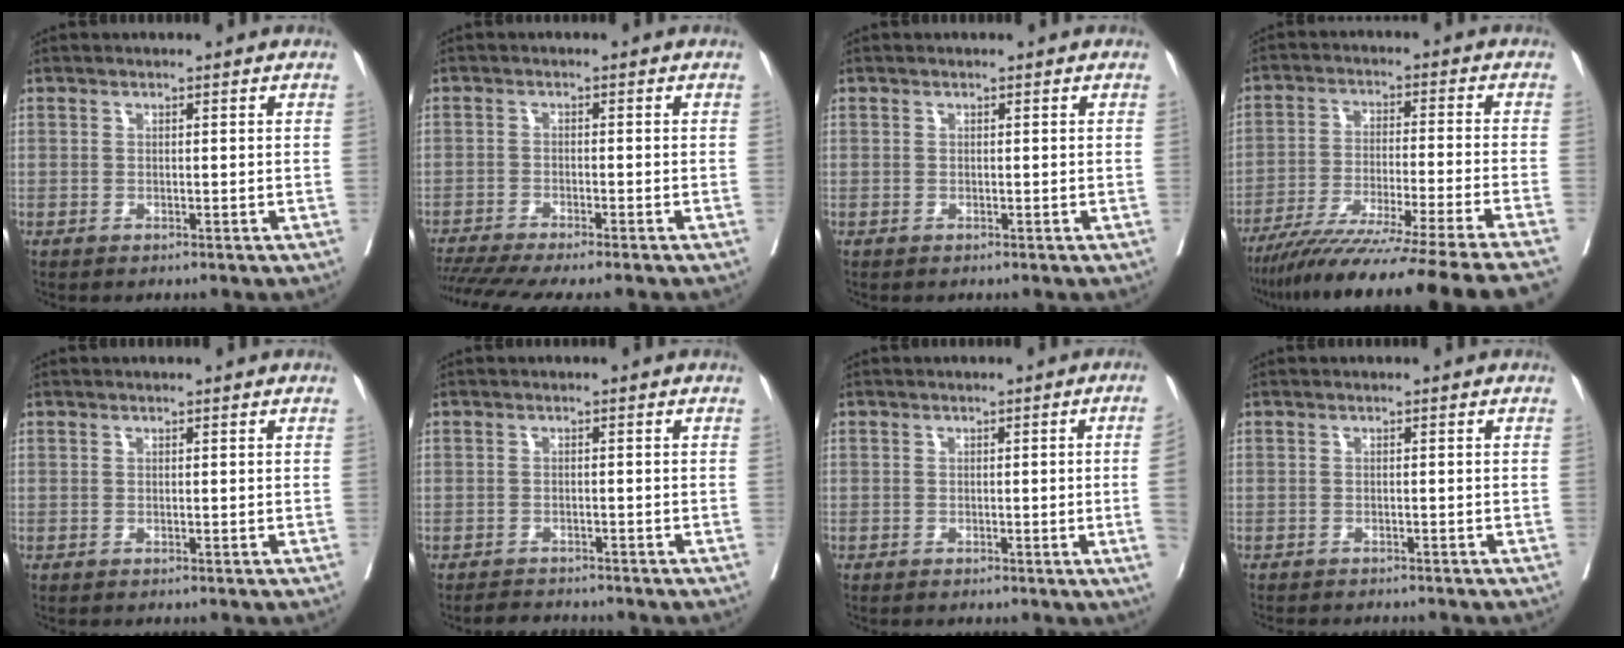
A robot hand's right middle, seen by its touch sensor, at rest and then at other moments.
{"total": 10.1, "force": [-8.6, -0.1, 5.2], "torque": [-0.072, -0.015, -0.136]}
{"total": 0.0}
{"total": 22.8, "force": [-19.8, -3.0, 11.0], "torque": [-0.129, -0.066, -0.295]}
{"total": 0.0}
{"total": 2.9, "force": [-2.8, 0.6, 0.3], "torque": [-0.010, -0.010, -0.045]}
{"total": 3.6, "force": [-0.5, -1.1, 3.4], "torque": [-0.035, -0.005, -0.005]}
{"total": 4.9, "force": [-4.4, 1.0, 1.8], "torque": [-0.023, -0.006, -0.059]}